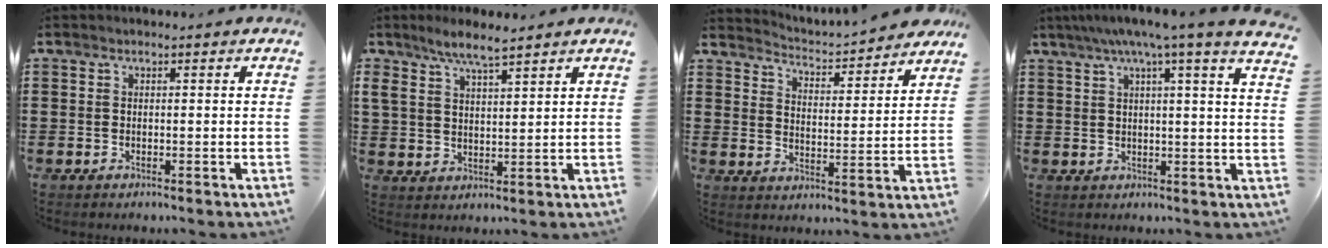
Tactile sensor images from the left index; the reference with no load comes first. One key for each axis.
{"total": 5.6, "fx": 4.5, "fy": 1.0, "fz": 3.2, "tx": -0.074, "ty": -0.002, "tz": 0.080}
{"total": 3.2, "fx": 3.2, "fy": -0.2, "fz": 0.0, "tx": -0.023, "ty": -0.036, "tz": 0.047}
{"total": 6.1, "fx": 4.4, "fy": -0.2, "fz": 4.2, "tx": -0.089, "ty": -0.018, "tz": 0.072}